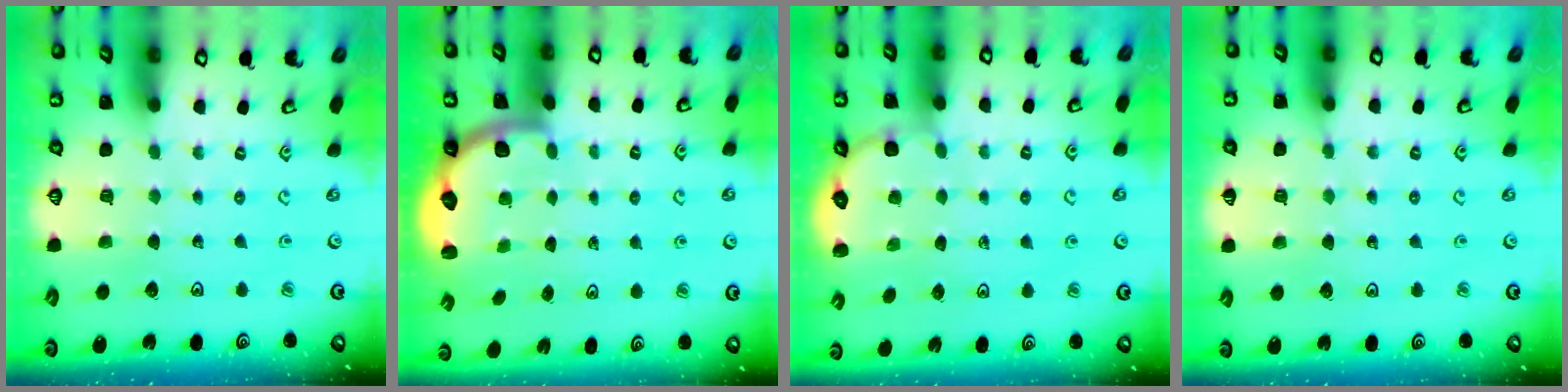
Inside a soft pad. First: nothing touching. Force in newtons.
{"total": 2.5, "press": 2.2, "slide": 1.3}
{"total": 2.6, "press": 2.5, "slide": 0.5}
{"total": 3.2, "press": 3.1, "slide": 0.4}